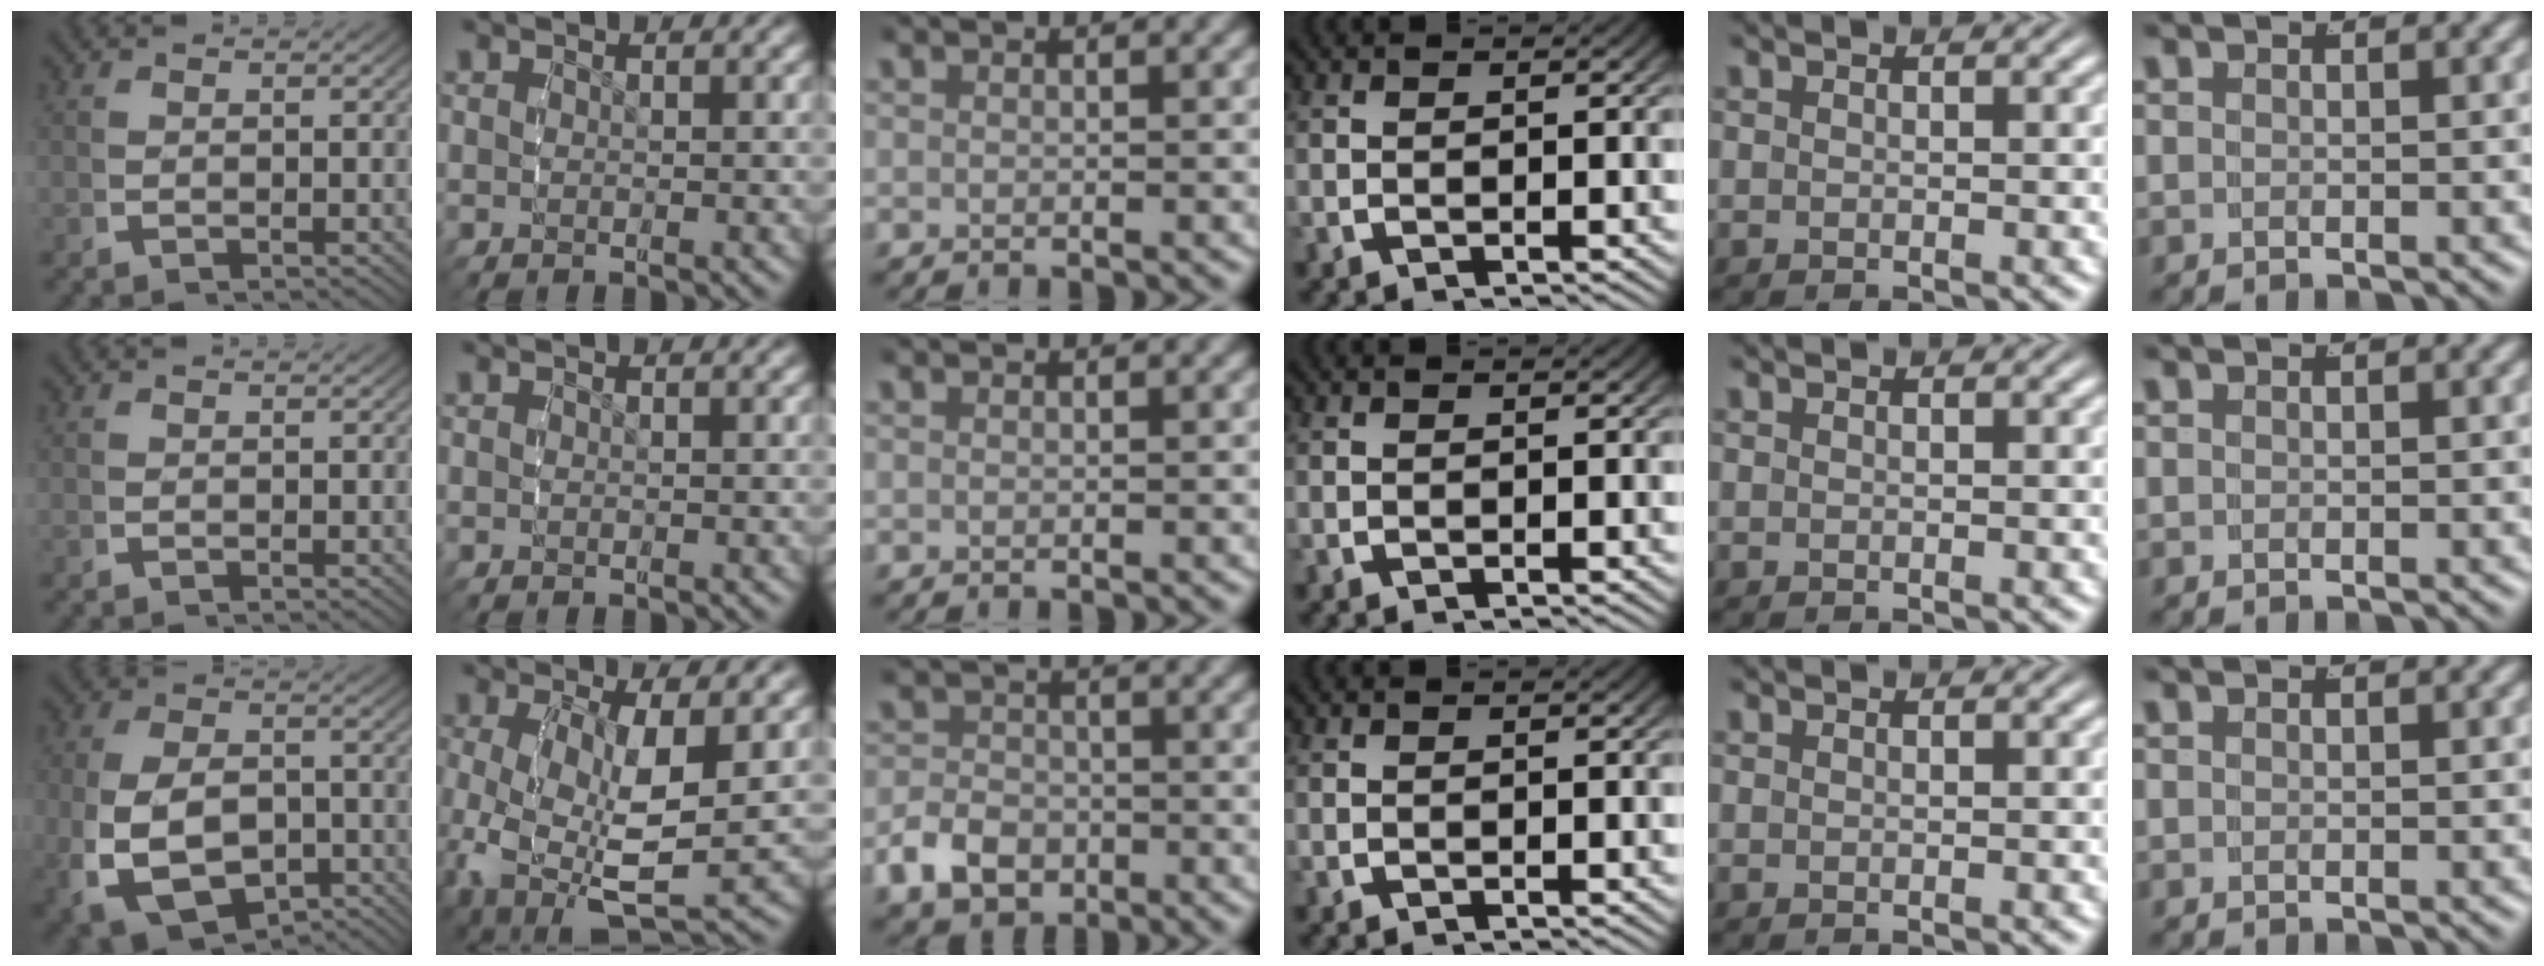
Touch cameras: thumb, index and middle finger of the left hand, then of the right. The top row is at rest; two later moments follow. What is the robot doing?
{"motion": "grasp_and_lifting", "object": "backpack"}